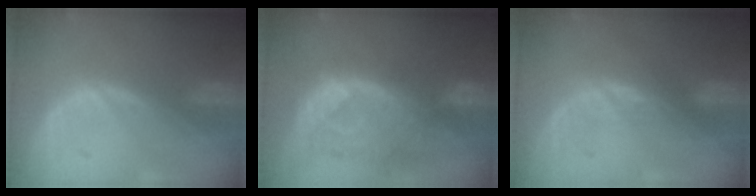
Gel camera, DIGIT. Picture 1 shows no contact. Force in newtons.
{"total": 10.7, "press": 9.6, "slide": 4.7}
{"total": 1.4, "press": 1.4, "slide": 0.3}